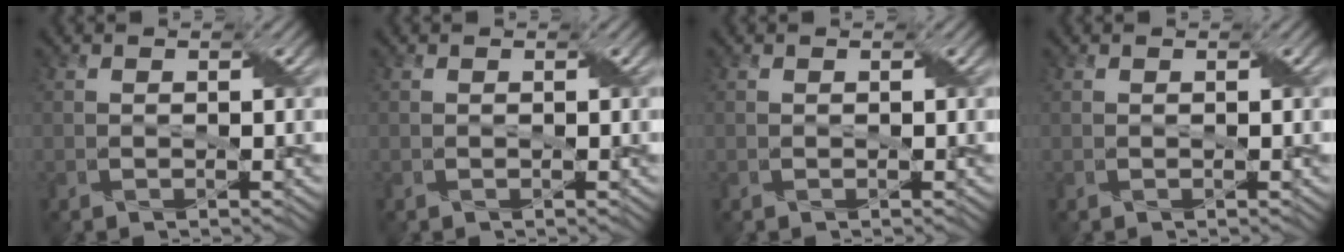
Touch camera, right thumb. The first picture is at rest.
{"total": 0.0}
{"total": 0.0}
{"total": 0.0}